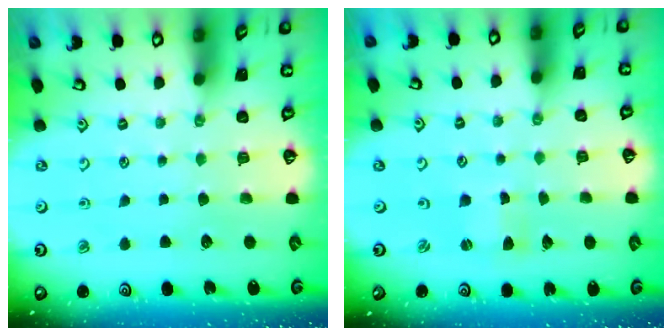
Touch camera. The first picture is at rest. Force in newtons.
{"total": 0.9, "press": 0.8, "slide": 0.2}